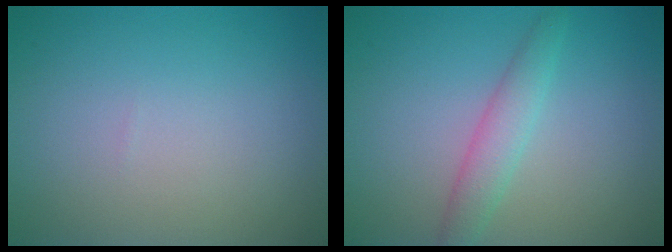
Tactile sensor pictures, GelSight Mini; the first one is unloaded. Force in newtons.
{"total": 2.4, "press": 2.4, "slide": 0.1}